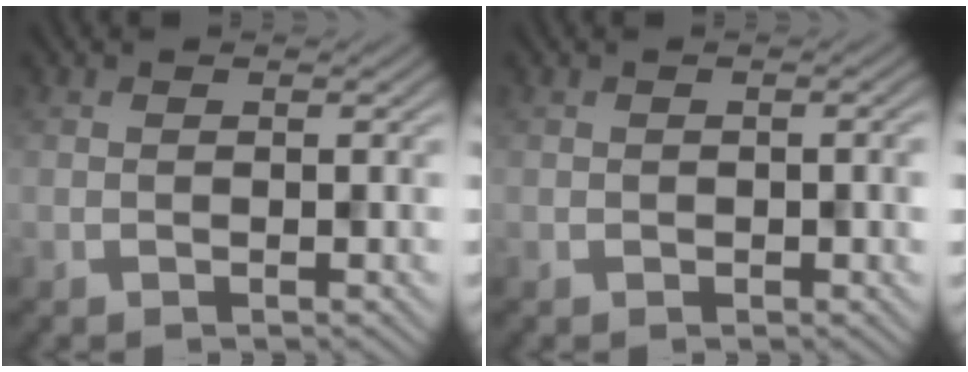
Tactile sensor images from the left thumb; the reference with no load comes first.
{"total": 1.7, "force": [0.1, 1.0, 1.4], "torque": [-0.020, -0.003, 0.004]}